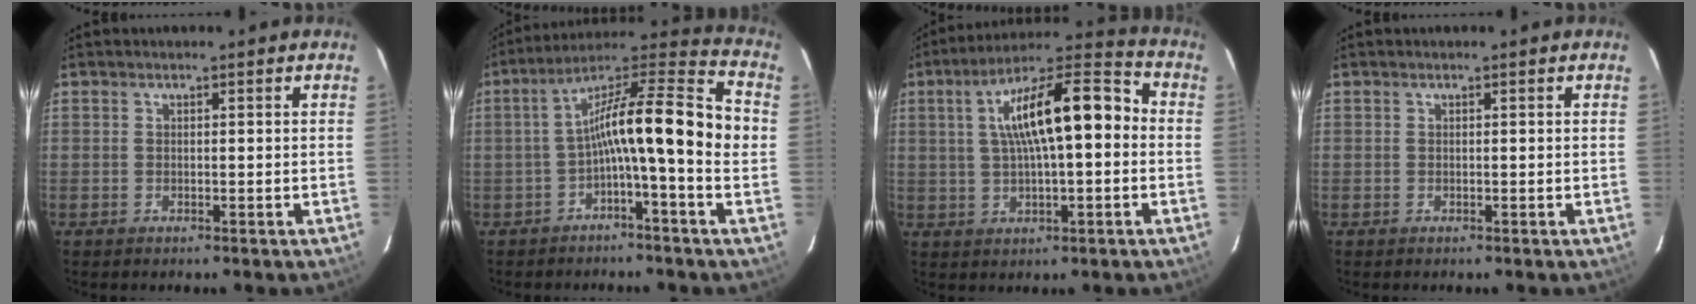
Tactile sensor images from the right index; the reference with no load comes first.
{"total": 14.3, "force": [-1.9, 1.2, 14.2], "torque": [-0.240, 0.027, -0.046]}
{"total": 16.9, "force": [1.6, 5.2, 15.9], "torque": [-0.260, 0.037, 0.023]}
{"total": 0.0}